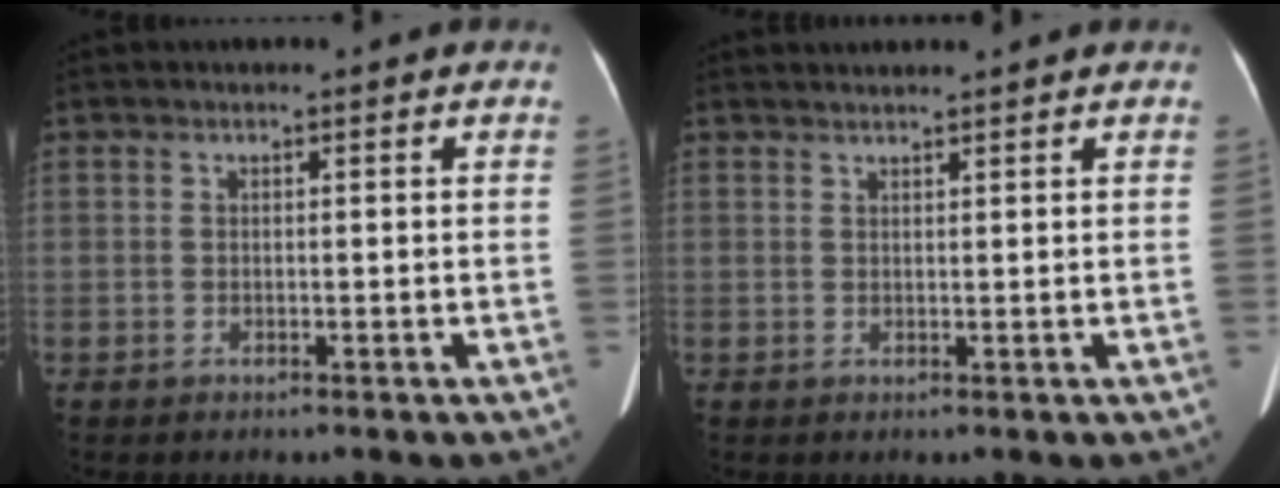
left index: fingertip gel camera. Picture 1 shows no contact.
{"total": 1.7, "force": [1.6, -0.1, 0.4], "torque": [-0.005, 0.022, 0.026]}